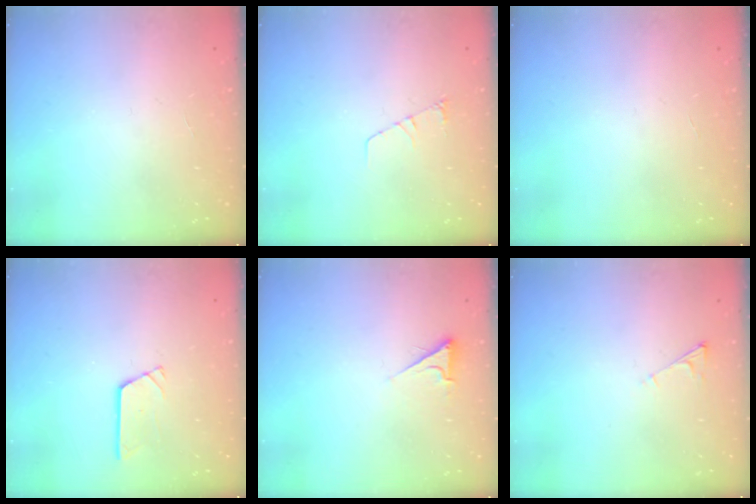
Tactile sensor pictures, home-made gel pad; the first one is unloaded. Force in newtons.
{"total": 3.6, "press": 3.6, "slide": 0.4}
{"total": 0.0}
{"total": 2.4, "press": 2.4, "slide": 0.2}
{"total": 4.0, "press": 4.0, "slide": 0.7}
{"total": 3.1, "press": 3.1, "slide": 0.4}